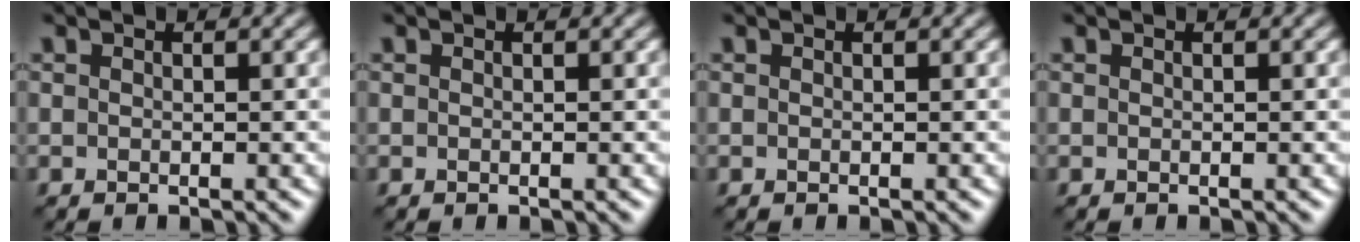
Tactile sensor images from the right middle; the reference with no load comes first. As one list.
[{"total": 0.0}, {"total": 0.0}, {"total": 0.0}]